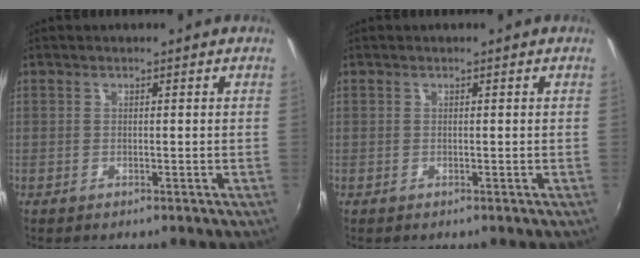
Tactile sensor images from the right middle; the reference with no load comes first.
{"total": 0.0}